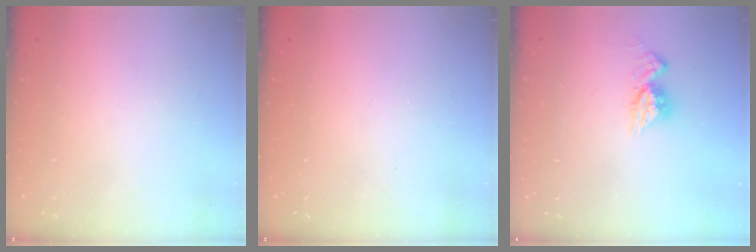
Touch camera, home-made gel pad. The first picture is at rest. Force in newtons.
{"total": 0.0}
{"total": 8.3, "press": 8.3, "slide": 0.8}